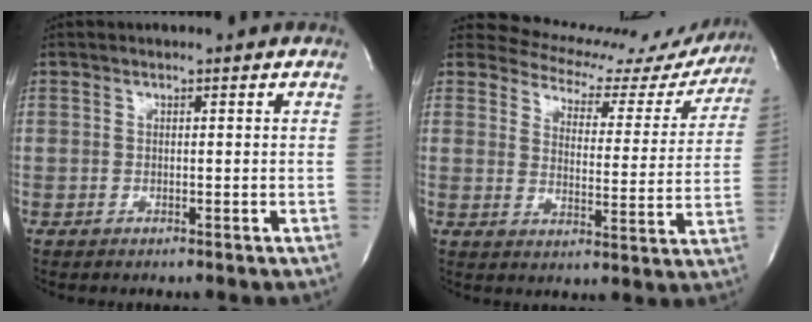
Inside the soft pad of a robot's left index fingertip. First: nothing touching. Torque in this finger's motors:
{"motor_torque": [1.10, -1.04, 0.06, -0.03]}